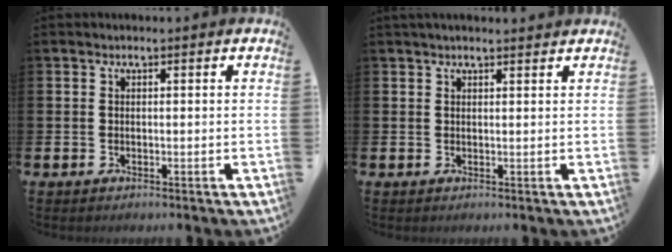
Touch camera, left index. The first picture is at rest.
{"total": 1.4, "force": [1.3, 0.1, 0.4], "torque": [0.005, -0.004, 0.021]}